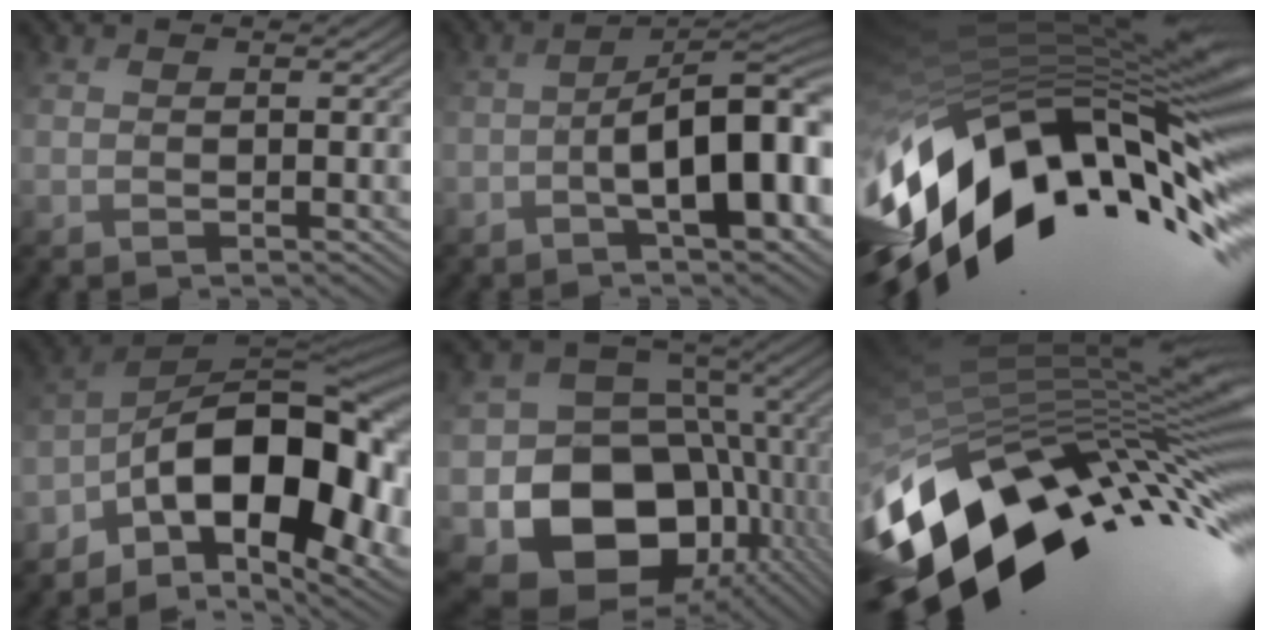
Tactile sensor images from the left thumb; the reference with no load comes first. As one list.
[{"total": 11.8, "force": [-4.3, 4.1, 10.2], "torque": [-0.125, 0.012, -0.063]}, {"total": 18.4, "force": [-6.0, 7.8, 15.5], "torque": [-0.300, -0.027, -0.099]}, {"total": 17.8, "force": [-7.6, 8.4, 13.7], "torque": [-0.231, -0.015, -0.120]}, {"total": 16.9, "force": [-4.1, 14.1, 8.4], "torque": [-0.175, -0.044, -0.043]}, {"total": 16.6, "force": [-5.4, 7.7, 13.8], "torque": [-0.265, -0.009, -0.104]}]